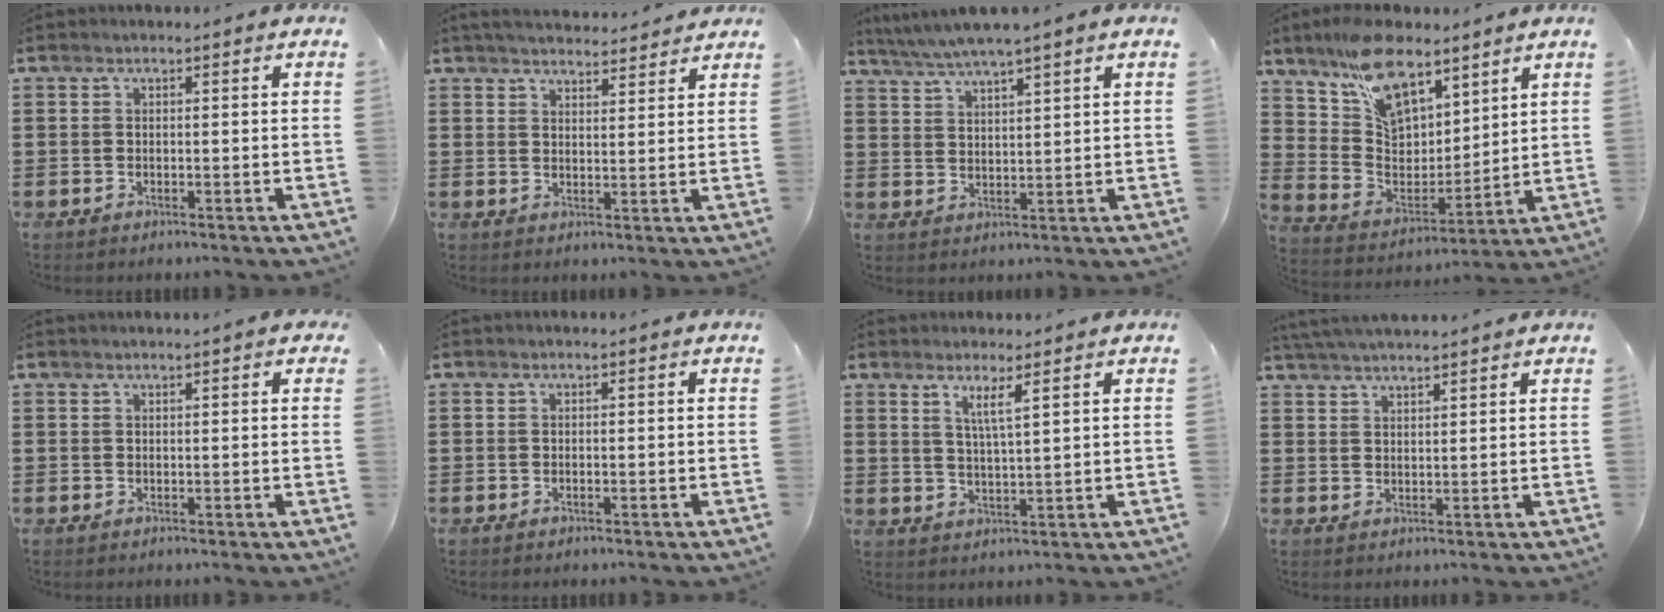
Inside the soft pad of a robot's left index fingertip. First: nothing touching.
{"total": 3.9, "force": [3.8, 0.3, 0.6], "torque": [-0.024, -0.015, 0.069]}
{"total": 3.9, "force": [3.4, -0.3, 1.9], "torque": [-0.047, -0.010, 0.061]}
{"total": 13.0, "force": [9.0, 6.4, 6.8], "torque": [-0.152, -0.030, 0.170]}
{"total": 0.9, "force": [0.6, 0.0, 0.6], "torque": [-0.013, 0.000, 0.012]}
{"total": 0.0}
{"total": 3.4, "force": [2.2, 0.1, 2.7], "torque": [-0.058, 0.000, 0.037]}
{"total": 3.3, "force": [3.3, -0.2, 0.7], "torque": [-0.023, -0.005, 0.062]}